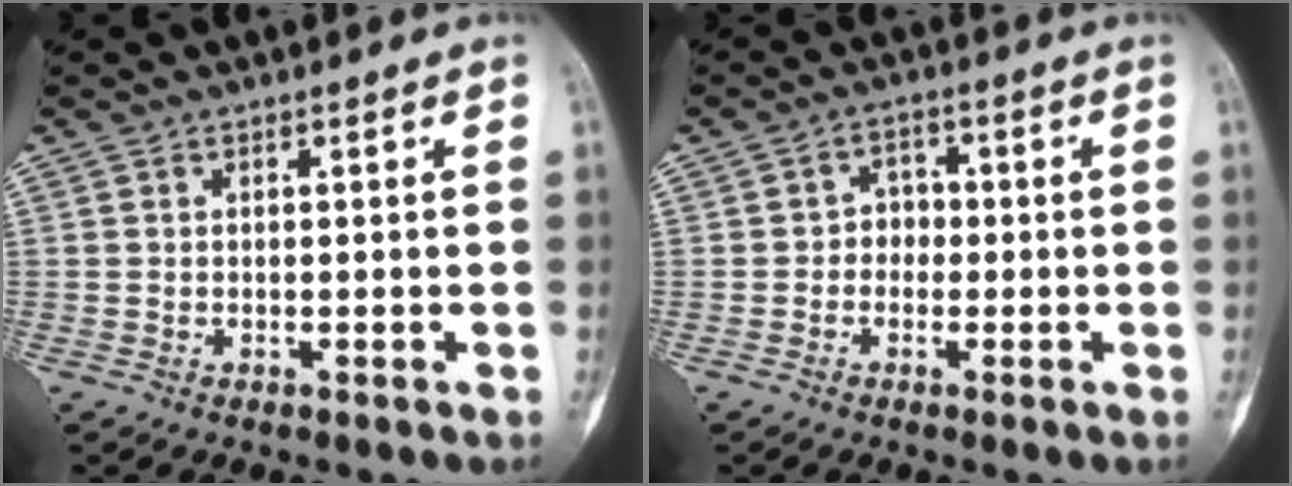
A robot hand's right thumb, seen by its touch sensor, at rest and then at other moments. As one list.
[{"total": 3.4, "force": [-0.5, 3.0, 1.5], "torque": [0.003, 0.014, -0.020]}]